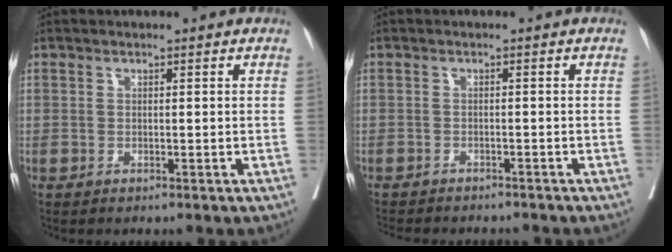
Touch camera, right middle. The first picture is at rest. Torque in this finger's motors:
{"motor_torque": [0.97, -1.17, 0.08, 0.03]}